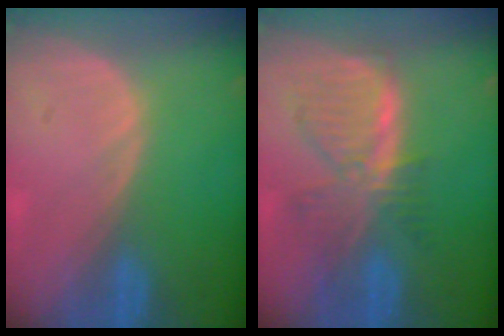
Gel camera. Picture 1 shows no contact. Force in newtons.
{"total": 7.5, "press": 6.8, "slide": 3.1}